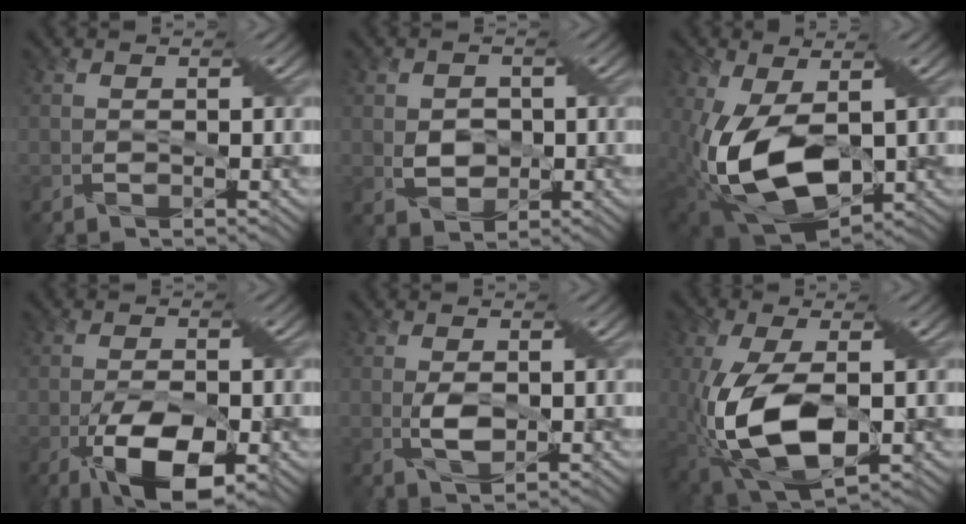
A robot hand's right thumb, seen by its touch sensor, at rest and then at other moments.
{"total": 3.2, "force": [0.1, 2.6, 2.0], "torque": [-0.060, -0.003, -0.005]}
{"total": 14.2, "force": [-2.1, 7.8, 11.7], "torque": [-0.261, -0.039, -0.027]}
{"total": 9.7, "force": [-4.1, 3.6, 8.1], "torque": [-0.158, -0.018, -0.067]}
{"total": 3.1, "force": [0.0, 1.1, 2.9], "torque": [-0.072, -0.007, 0.000]}
{"total": 13.0, "force": [-2.3, 6.0, 11.3], "torque": [-0.255, -0.027, -0.034]}